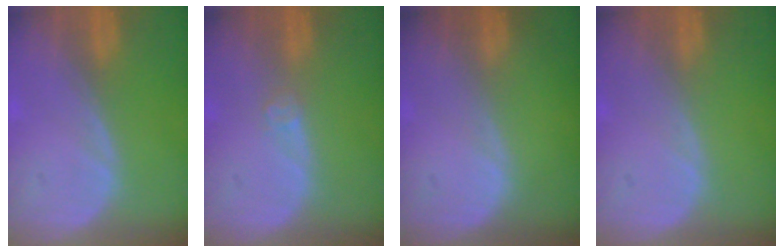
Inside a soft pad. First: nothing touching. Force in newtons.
{"total": 1.5, "press": 1.2, "slide": 0.9}
{"total": 0.0}
{"total": 0.0}